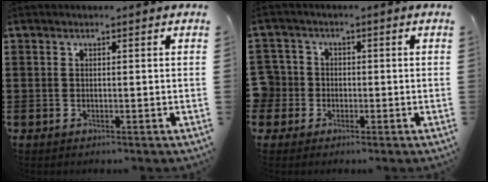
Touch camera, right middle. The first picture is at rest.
{"total": 3.8, "force": [-0.9, 3.7, 0.4], "torque": [-0.040, 0.003, -0.028]}